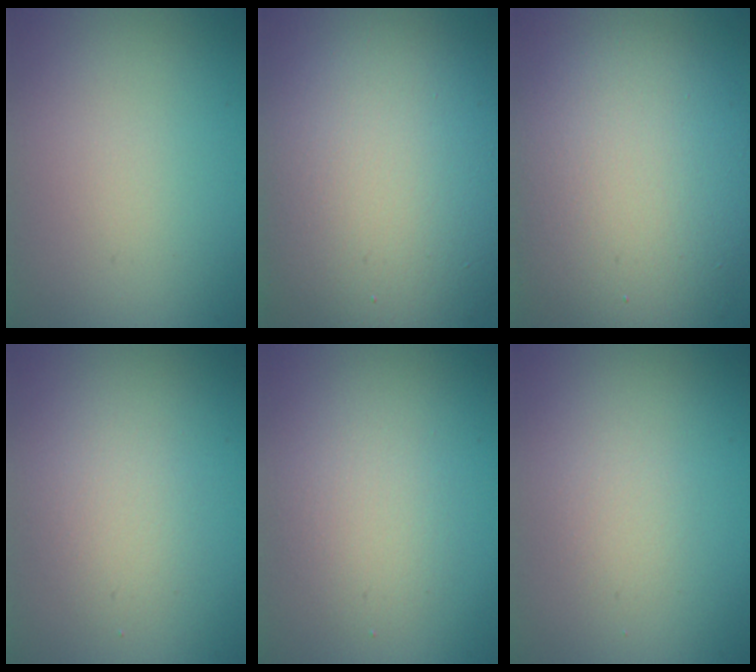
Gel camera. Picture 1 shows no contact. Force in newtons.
{"total": 13.7, "press": 13.7, "slide": 0.7}
{"total": 9.9, "press": 9.9, "slide": 0.7}
{"total": 1.9, "press": 1.8, "slide": 0.2}
{"total": 2.4, "press": 2.4, "slide": 0.0}
{"total": 1.1, "press": 1.1, "slide": 0.1}